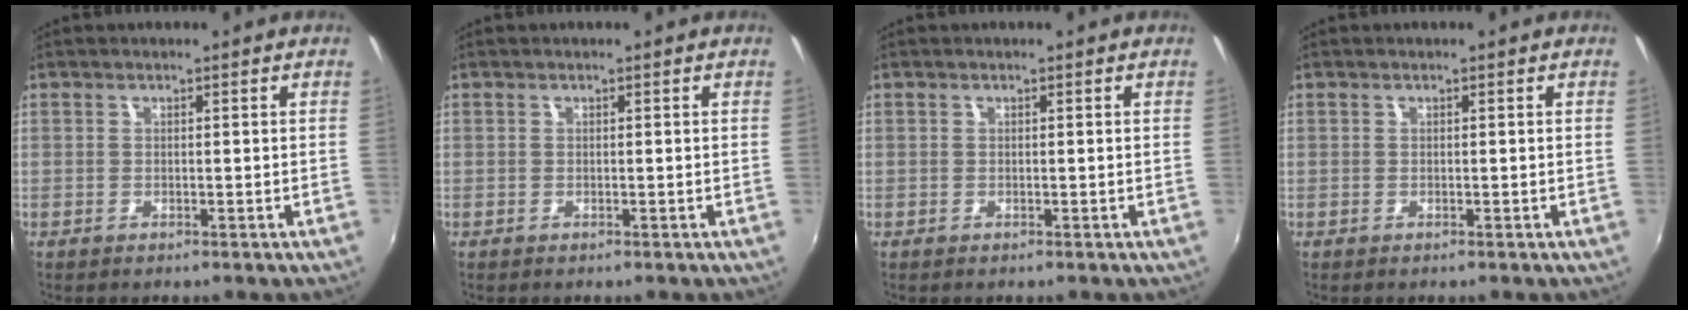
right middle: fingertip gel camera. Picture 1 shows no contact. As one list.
[{"total": 0.0}, {"total": 0.0}, {"total": 0.0}]